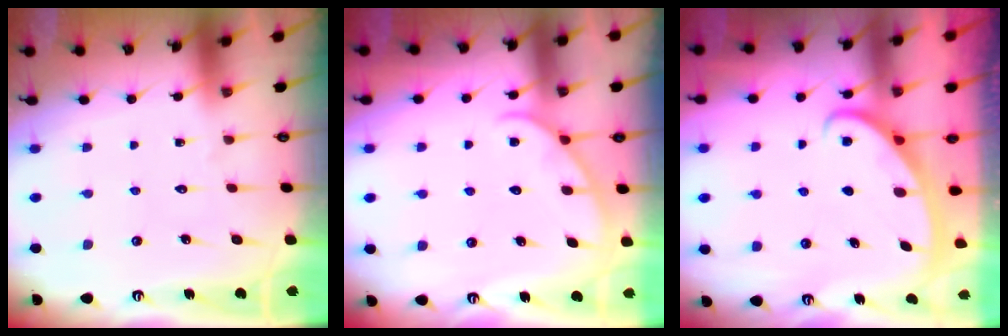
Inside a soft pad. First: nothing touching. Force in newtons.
{"total": 4.0, "press": 4.0, "slide": 0.4}
{"total": 2.9, "press": 2.9, "slide": 0.3}